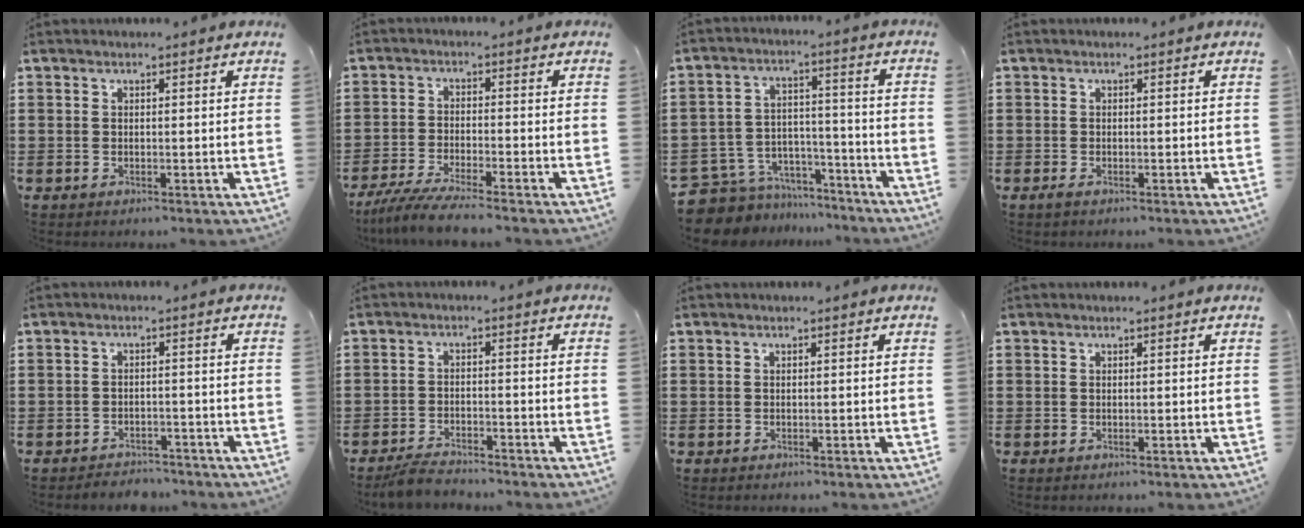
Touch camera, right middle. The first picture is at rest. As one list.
[{"total": 5.0, "force": [-4.6, -0.2, 2.0], "torque": [-0.055, -0.020, -0.092]}, {"total": 6.6, "force": [-6.1, 2.4, 0.5], "torque": [-0.030, 0.006, -0.126]}, {"total": 0.5, "force": [-0.3, 0.1, 0.4], "torque": [-0.009, -0.005, -0.005]}, {"total": 2.5, "force": [-2.4, 0.5, -0.2], "torque": [-0.005, 0.002, -0.054]}, {"total": 3.1, "force": [-3.0, 0.5, 0.6], "torque": [-0.014, 0.005, -0.063]}, {"total": 0.0}, {"total": 0.0}]